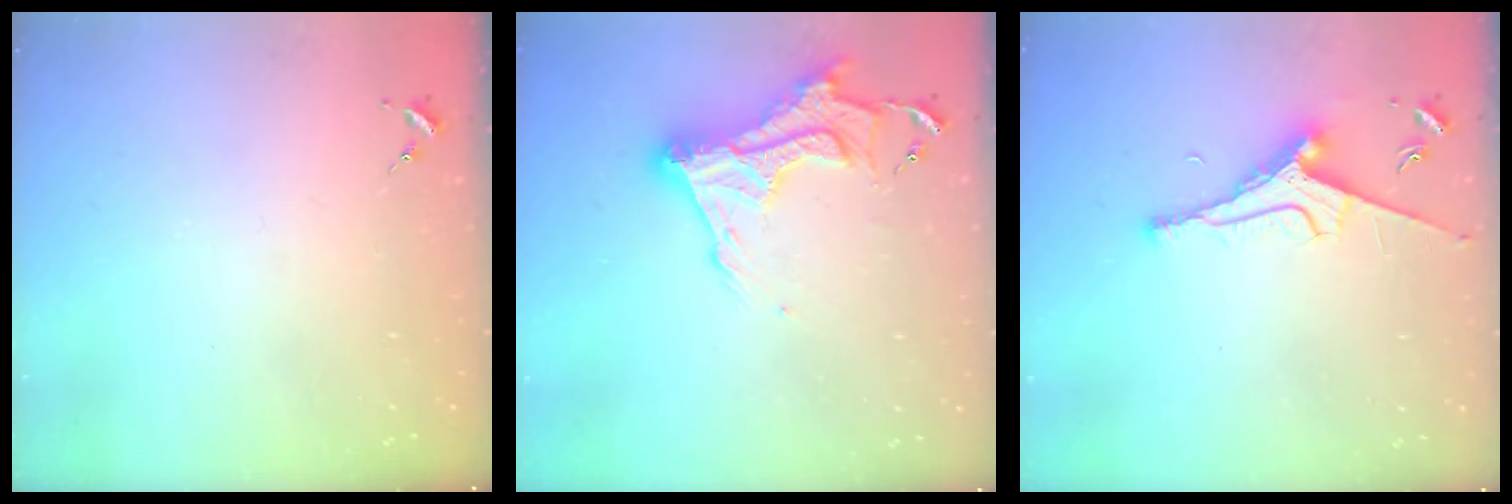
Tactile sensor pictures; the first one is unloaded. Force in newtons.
{"total": 15.9, "press": 15.8, "slide": 1.3}
{"total": 9.1, "press": 9.0, "slide": 1.3}